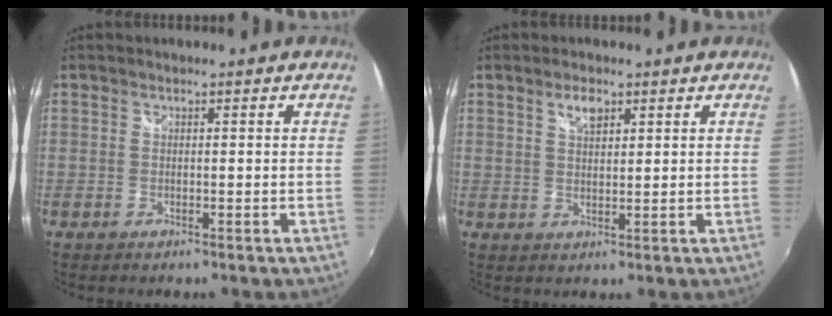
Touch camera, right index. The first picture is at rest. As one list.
[{"total": 3.2, "force": [2.0, 1.4, 2.1], "torque": [-0.034, 0.003, 0.035]}]